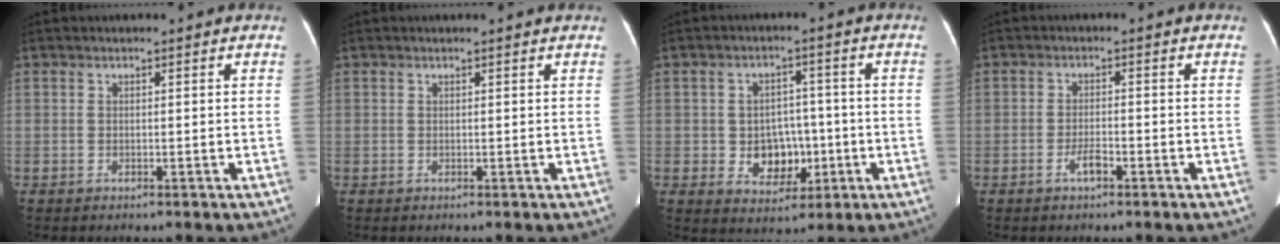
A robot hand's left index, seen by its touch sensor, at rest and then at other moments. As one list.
[{"total": 1.4, "force": [1.3, -0.1, 0.4], "torque": [-0.012, 0.006, 0.013]}, {"total": 6.7, "force": [-1.3, 5.1, 4.1], "torque": [-0.066, 0.011, -0.008]}, {"total": 2.3, "force": [-1.4, 0.6, 1.7], "torque": [-0.038, 0.000, -0.024]}]